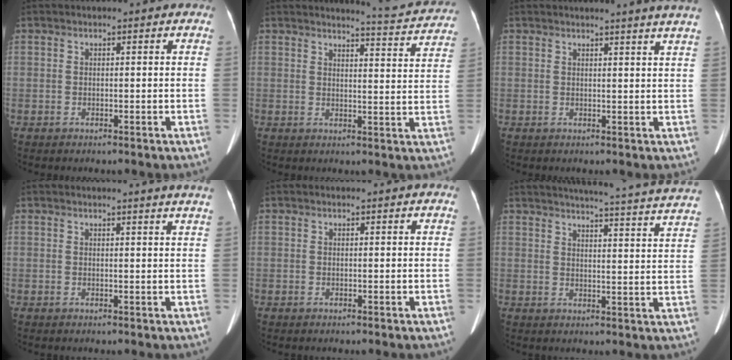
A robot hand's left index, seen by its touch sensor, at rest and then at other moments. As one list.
[{"total": 8.4, "force": [8.4, -0.3, 0.8], "torque": [-0.019, -0.030, 0.091]}, {"total": 6.0, "force": [5.3, -1.3, 2.6], "torque": [-0.028, -0.011, 0.042]}, {"total": 4.5, "force": [4.0, -0.9, 1.7], "torque": [-0.019, -0.007, 0.027]}, {"total": 1.0, "force": [0.9, 0.0, 0.3], "torque": [-0.008, 0.008, 0.012]}, {"total": 25.0, "force": [23.5, -0.2, 8.8], "torque": [-0.120, -0.067, 0.268]}]